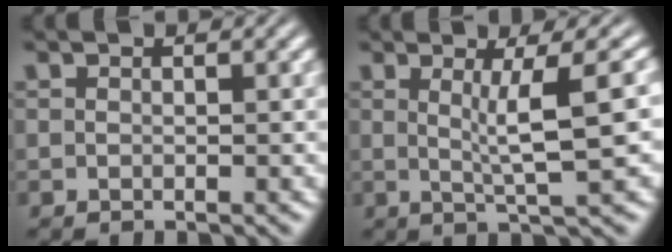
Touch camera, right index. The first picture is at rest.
{"total": 4.0, "force": [0.5, -1.4, 3.7], "torque": [-0.051, -0.008, 0.017]}